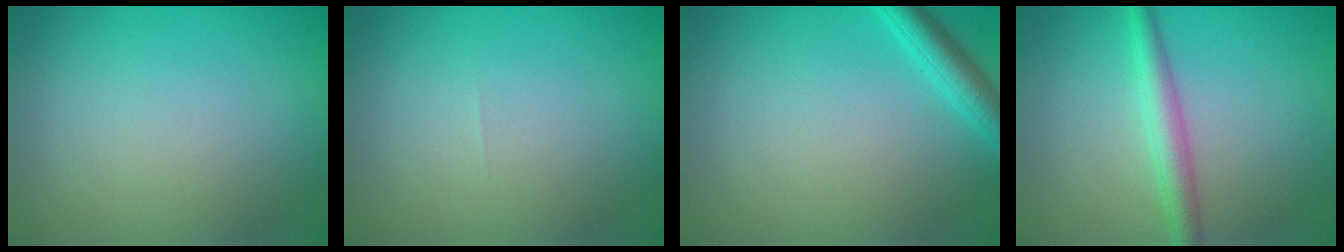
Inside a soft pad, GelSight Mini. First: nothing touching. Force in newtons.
{"total": 0.0}
{"total": 2.8, "press": 2.8, "slide": 0.1}
{"total": 2.8, "press": 2.8, "slide": 0.0}